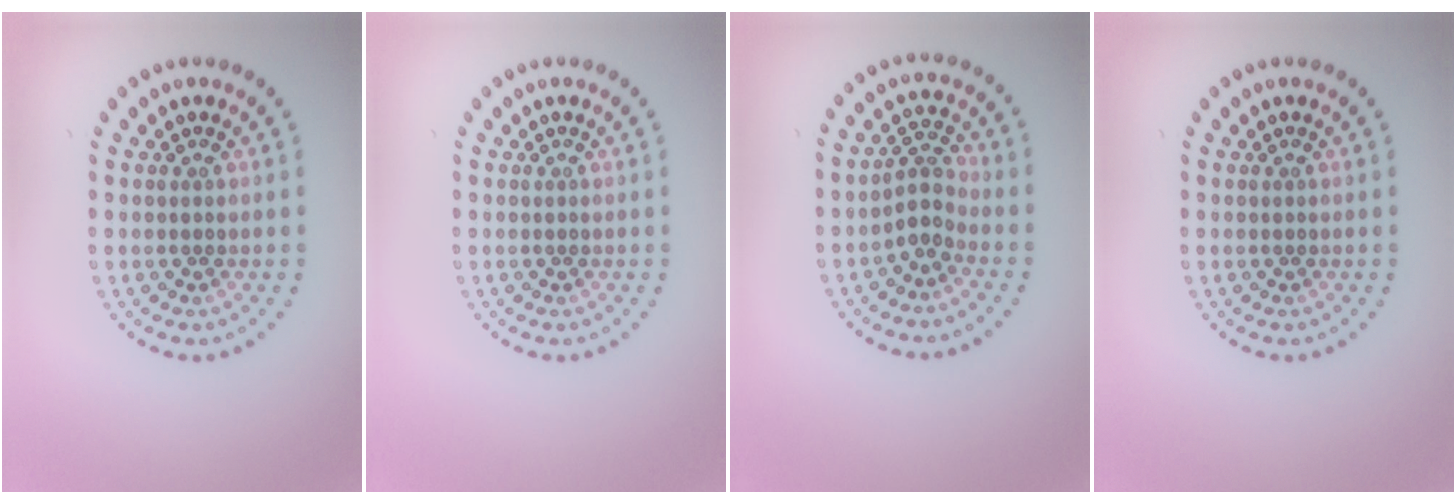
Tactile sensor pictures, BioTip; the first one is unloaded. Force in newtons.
{"total": 0.0}
{"total": 2.2, "press": 1.6, "slide": 1.4}
{"total": 0.0}